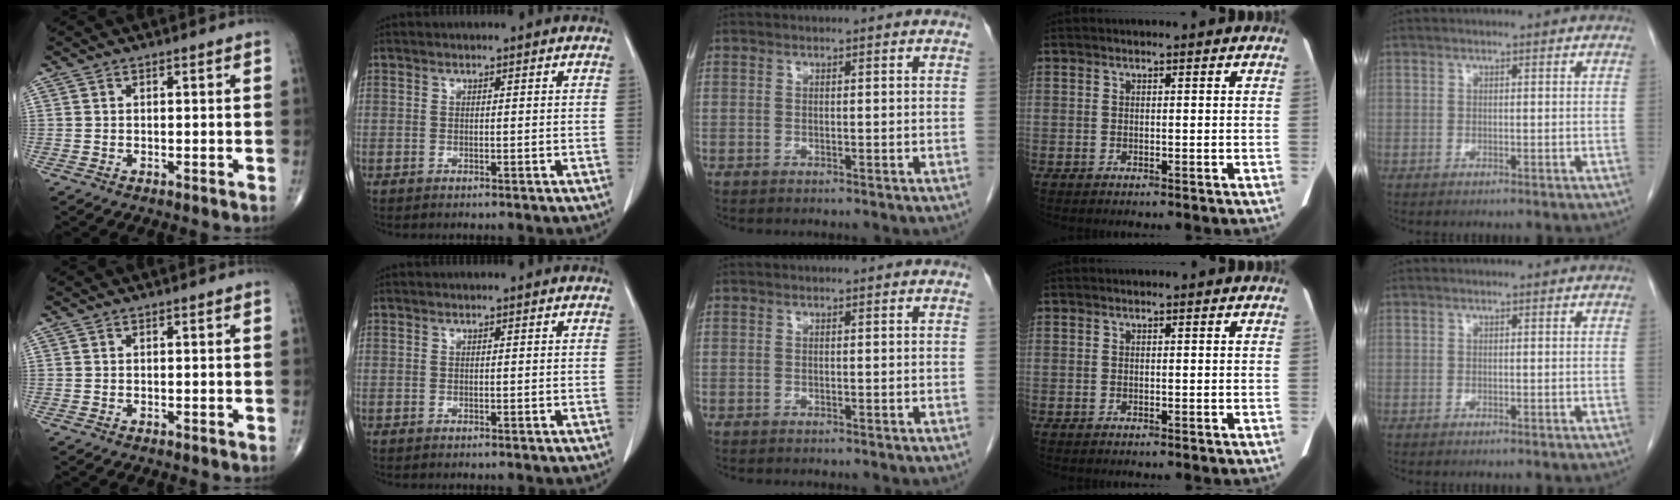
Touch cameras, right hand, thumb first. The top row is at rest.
{}